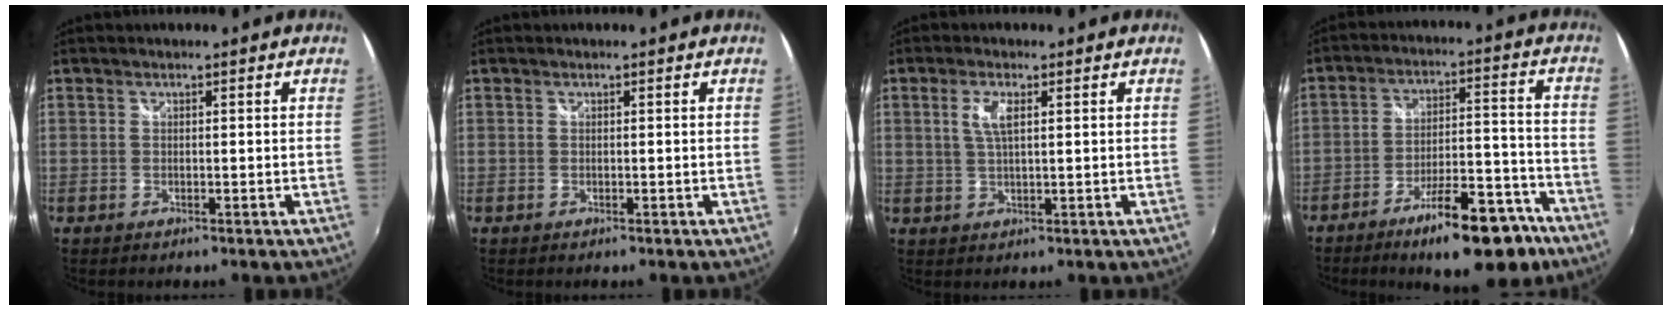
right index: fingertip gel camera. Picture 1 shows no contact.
{"total": 0.0}
{"total": 3.9, "force": [1.2, 1.2, 3.5], "torque": [-0.070, 0.001, 0.024]}
{"total": 15.7, "force": [-10.9, 4.9, 10.2], "torque": [-0.153, 0.011, -0.154]}